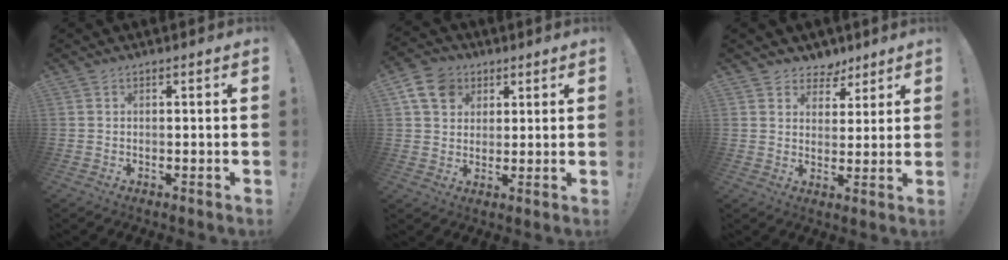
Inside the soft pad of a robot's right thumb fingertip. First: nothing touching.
{"total": 10.1, "force": [4.4, 8.1, 4.2], "torque": [-0.068, -0.008, 0.091]}
{"total": 6.0, "force": [3.9, 4.5, 0.5], "torque": [0.006, -0.034, 0.075]}